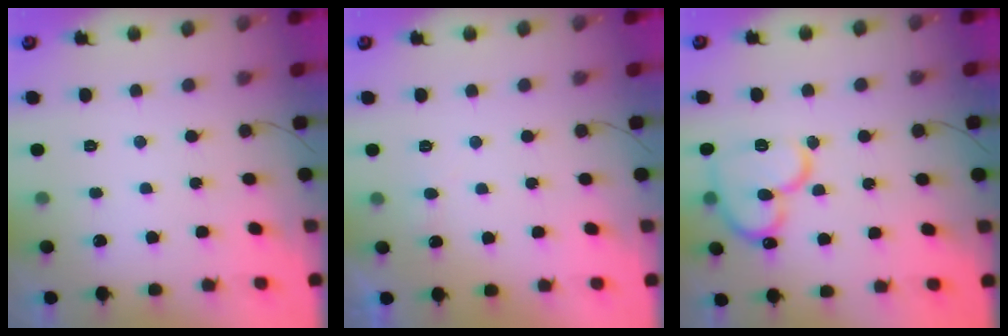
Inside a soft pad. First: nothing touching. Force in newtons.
{"total": 3.5, "press": 3.5, "slide": 0.4}
{"total": 15.2, "press": 15.2, "slide": 1.5}